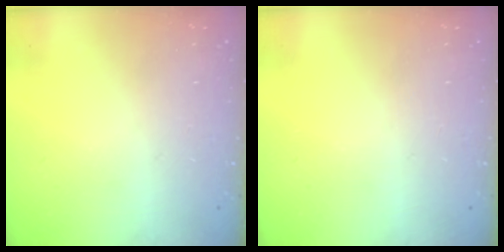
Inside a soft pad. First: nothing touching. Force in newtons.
{"total": 0.0}